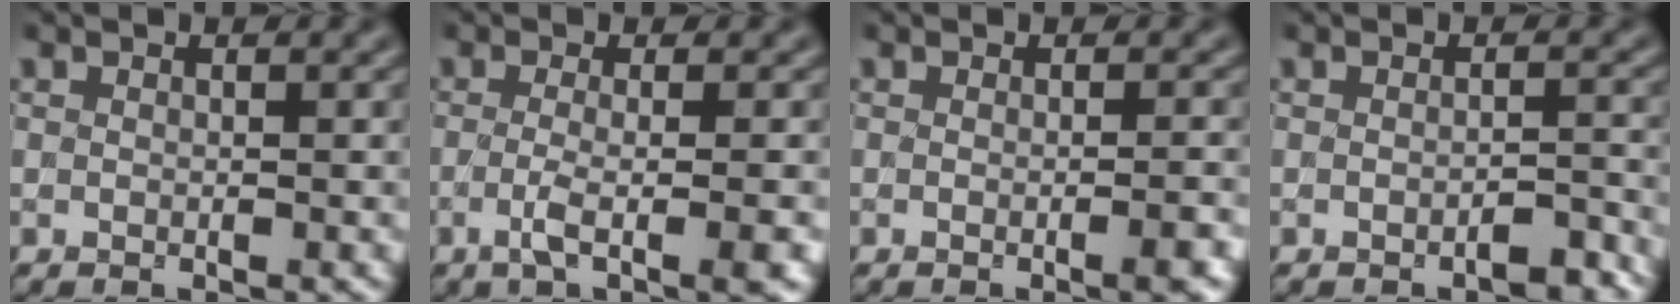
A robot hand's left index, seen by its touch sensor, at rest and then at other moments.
{"total": 4.5, "force": [-1.1, 1.4, 4.1], "torque": [-0.069, -0.008, -0.027]}
{"total": 3.1, "force": [-0.5, 1.2, 2.8], "torque": [-0.016, 0.005, -0.011]}
{"total": 2.0, "force": [-1.3, 0.5, 1.4], "torque": [-0.017, 0.005, -0.022]}